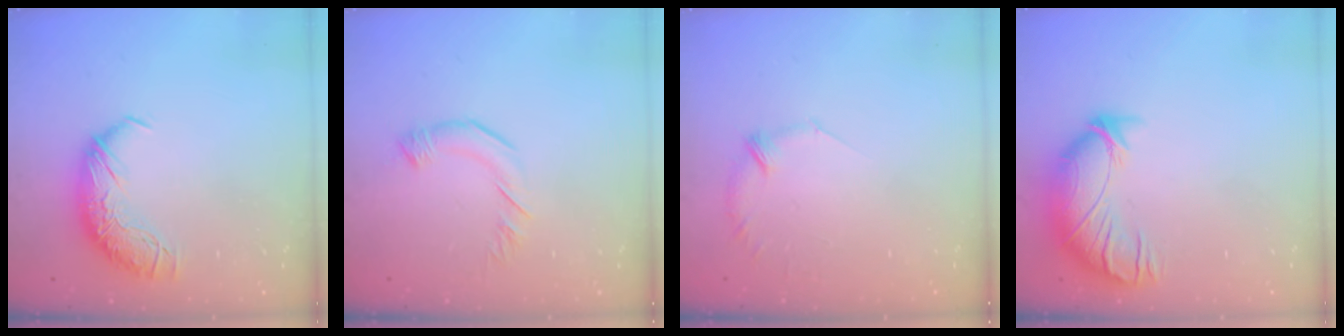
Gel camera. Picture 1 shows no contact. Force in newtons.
{"total": 4.3, "press": 4.2, "slide": 0.6}
{"total": 7.9, "press": 7.9, "slide": 0.7}
{"total": 3.8, "press": 3.1, "slide": 2.2}